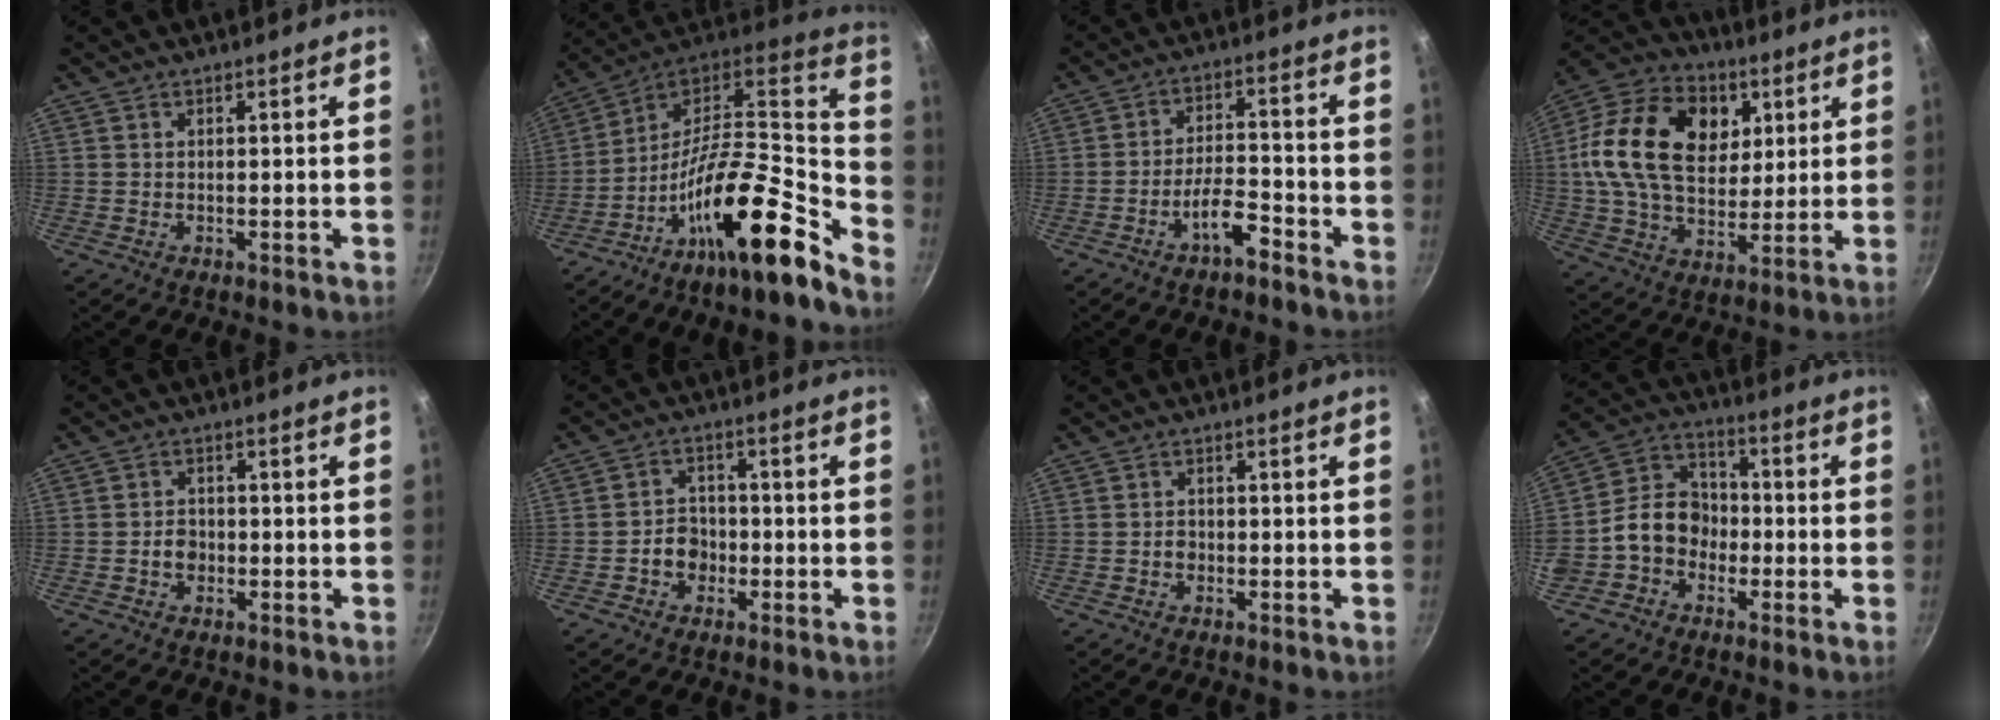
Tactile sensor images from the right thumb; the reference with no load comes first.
{"total": 23.8, "force": [-14.3, 6.6, 17.8], "torque": [-0.227, 0.092, -0.267]}
{"total": 6.6, "force": [-4.3, 2.1, 4.5], "torque": [-0.070, 0.041, -0.075]}
{"total": 23.5, "force": [5.7, 16.3, 16.0], "torque": [-0.266, 0.007, 0.087]}
{"total": 3.1, "force": [-0.8, 2.5, 1.6], "torque": [-0.011, 0.012, -0.013]}
{"total": 5.2, "force": [-1.7, 4.3, 2.4], "torque": [-0.010, 0.018, -0.031]}
{"total": 1.5, "force": [-0.4, 1.2, 0.6], "torque": [-0.004, 0.007, -0.006]}
{"total": 10.8, "force": [-2.7, 8.8, 5.5], "torque": [-0.058, 0.043, -0.068]}